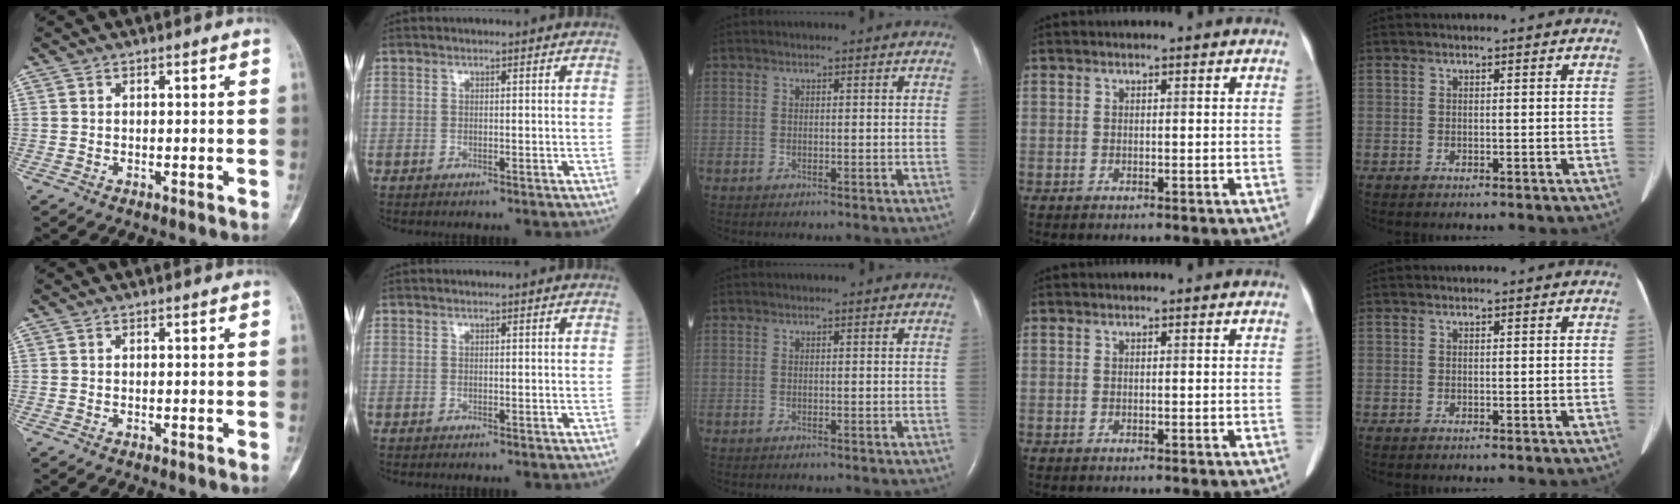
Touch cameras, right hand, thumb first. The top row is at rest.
{}